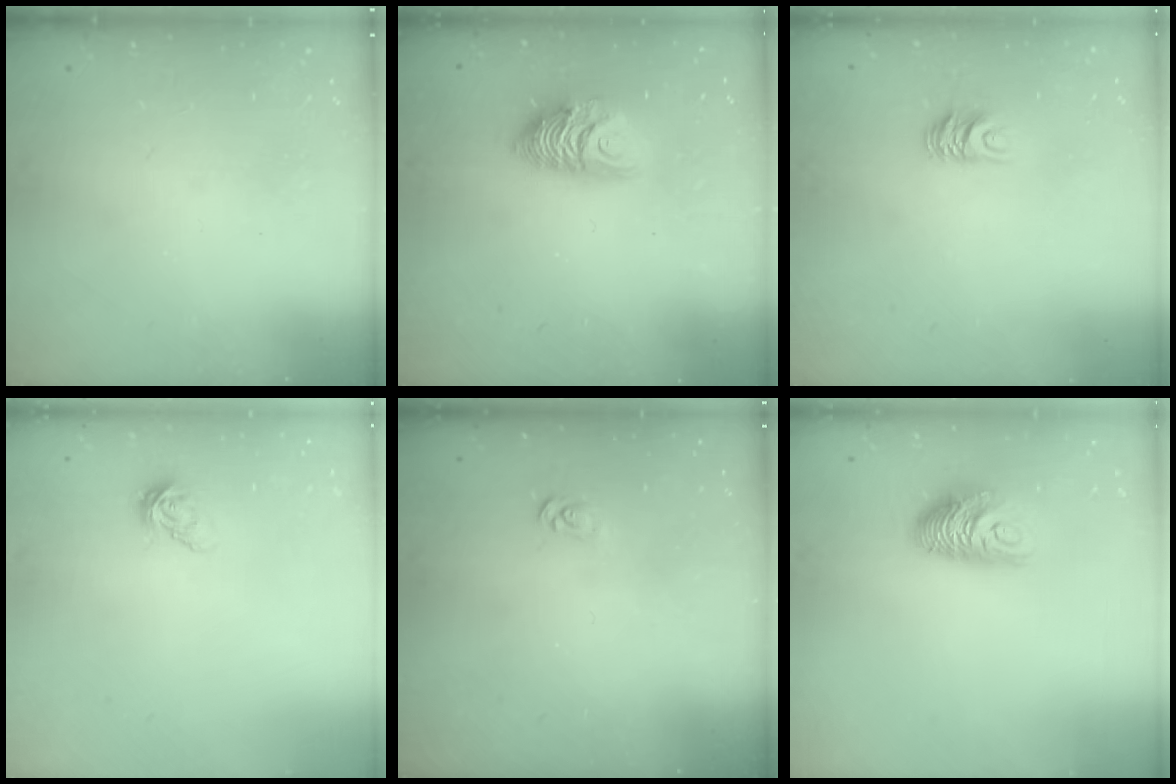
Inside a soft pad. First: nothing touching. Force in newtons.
{"total": 9.7, "press": 9.7, "slide": 0.2}
{"total": 6.4, "press": 6.4, "slide": 0.5}
{"total": 5.6, "press": 5.6, "slide": 0.4}
{"total": 2.1, "press": 2.1, "slide": 0.2}
{"total": 9.6, "press": 9.6, "slide": 0.3}